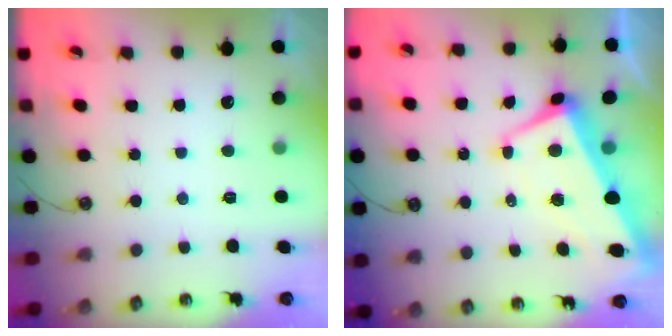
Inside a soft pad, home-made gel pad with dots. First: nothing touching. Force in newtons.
{"total": 1.6, "press": 0.9, "slide": 1.3}